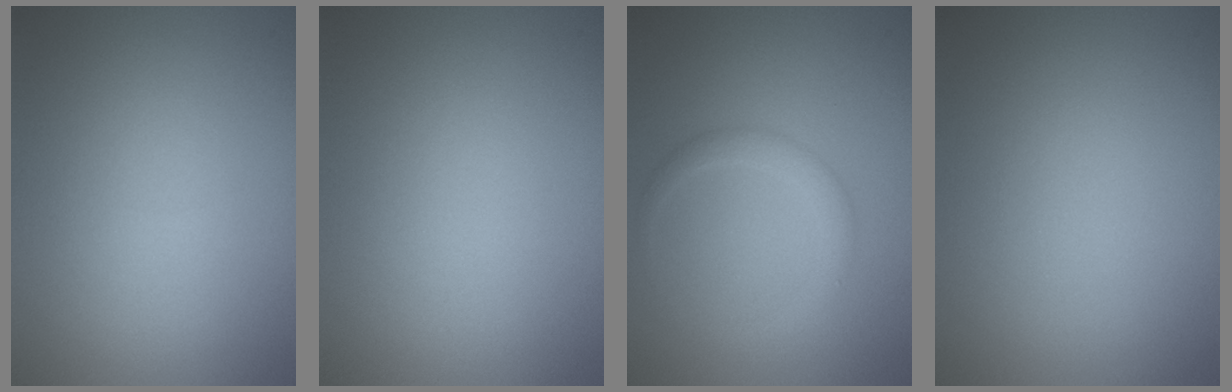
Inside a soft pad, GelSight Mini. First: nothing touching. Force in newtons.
{"total": 0.0}
{"total": 2.0, "press": 2.0, "slide": 0.2}
{"total": 0.0}